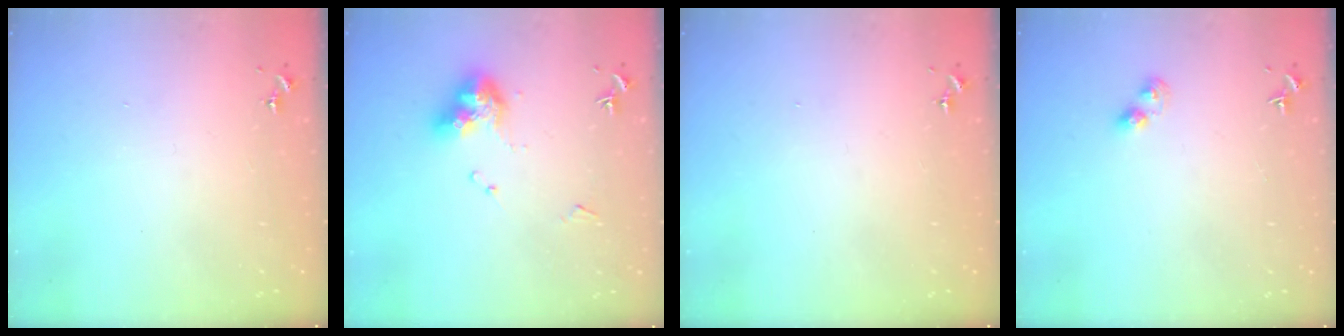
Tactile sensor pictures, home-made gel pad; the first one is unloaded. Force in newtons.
{"total": 11.1, "press": 11.1, "slide": 1.0}
{"total": 0.0}
{"total": 3.9, "press": 3.9, "slide": 0.4}